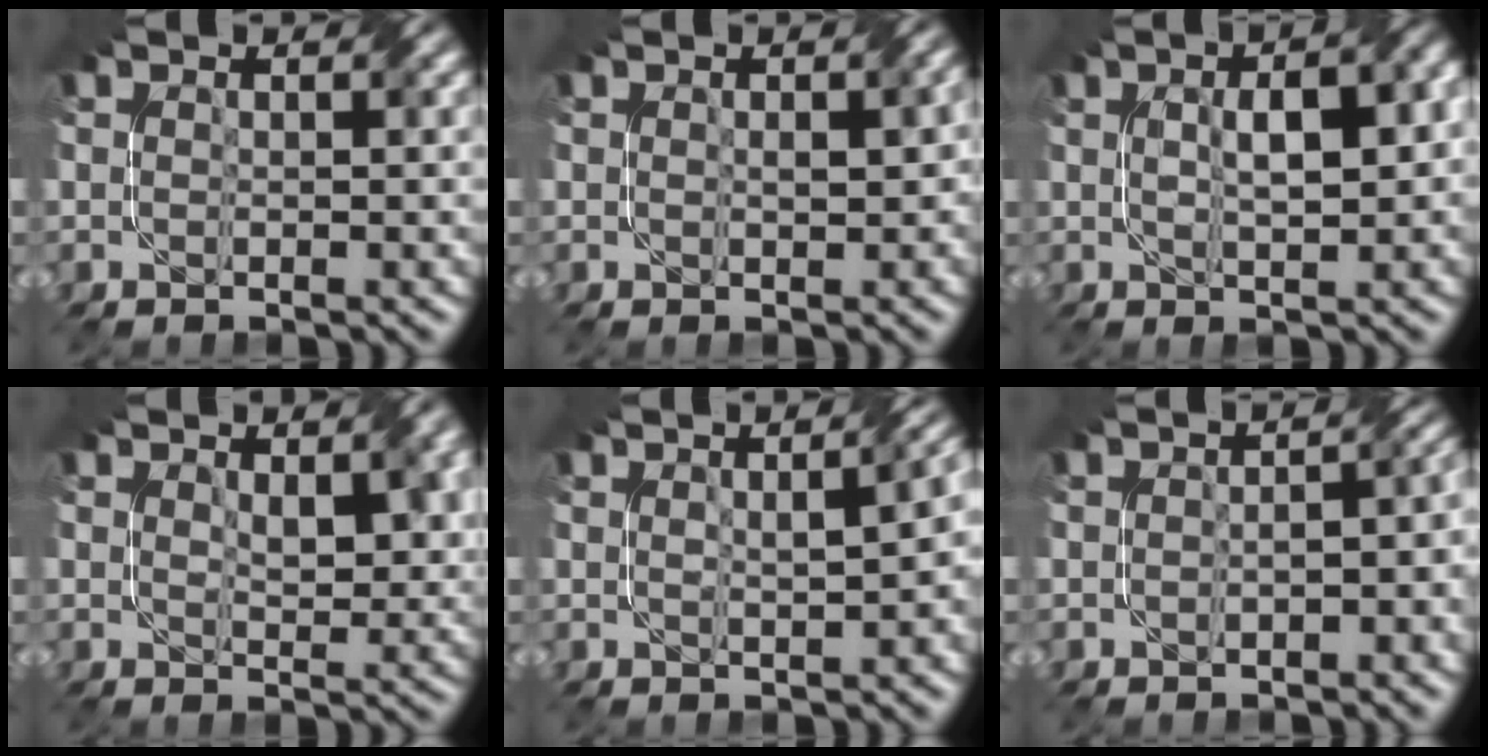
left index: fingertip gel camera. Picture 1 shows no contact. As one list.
[{"total": 2.0, "force": [0.1, 1.2, 1.6], "torque": [-0.019, 0.002, 0.015]}, {"total": 6.3, "force": [1.6, 2.2, 5.7], "torque": [-0.067, 0.027, 0.023]}, {"total": 3.2, "force": [1.5, 1.3, 2.5], "torque": [-0.040, 0.001, 0.036]}, {"total": 5.3, "force": [1.0, 2.2, 4.8], "torque": [-0.036, 0.020, 0.026]}, {"total": 4.5, "force": [-1.1, 2.2, 3.8], "torque": [-0.026, 0.004, -0.004]}]